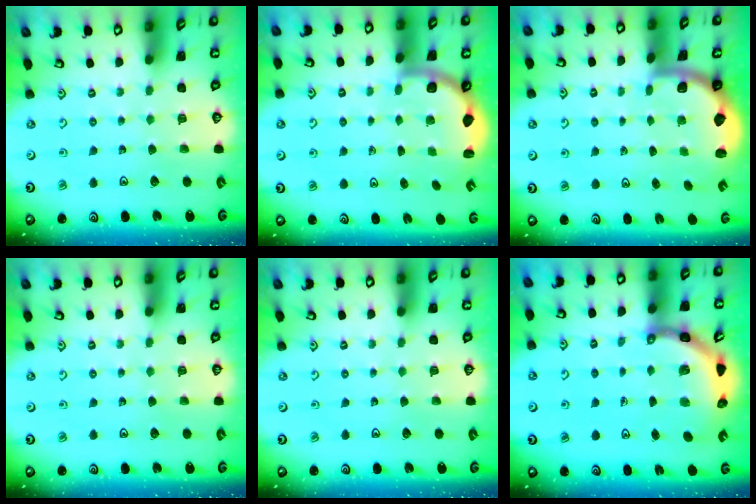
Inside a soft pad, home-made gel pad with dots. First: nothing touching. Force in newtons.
{"total": 3.1, "press": 2.8, "slide": 1.5}
{"total": 2.0, "press": 1.9, "slide": 0.5}
{"total": 0.0}
{"total": 0.0}
{"total": 5.6, "press": 5.4, "slide": 1.6}